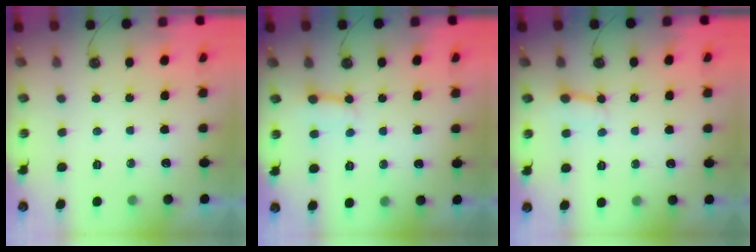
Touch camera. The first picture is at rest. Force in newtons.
{"total": 4.0, "press": 4.0, "slide": 0.4}
{"total": 2.9, "press": 2.9, "slide": 0.2}